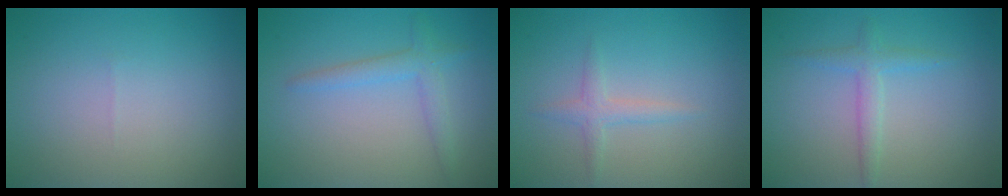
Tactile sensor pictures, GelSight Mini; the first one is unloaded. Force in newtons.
{"total": 1.3, "press": 1.3, "slide": 0.1}
{"total": 1.5, "press": 1.5, "slide": 0.1}
{"total": 1.8, "press": 1.8, "slide": 0.1}